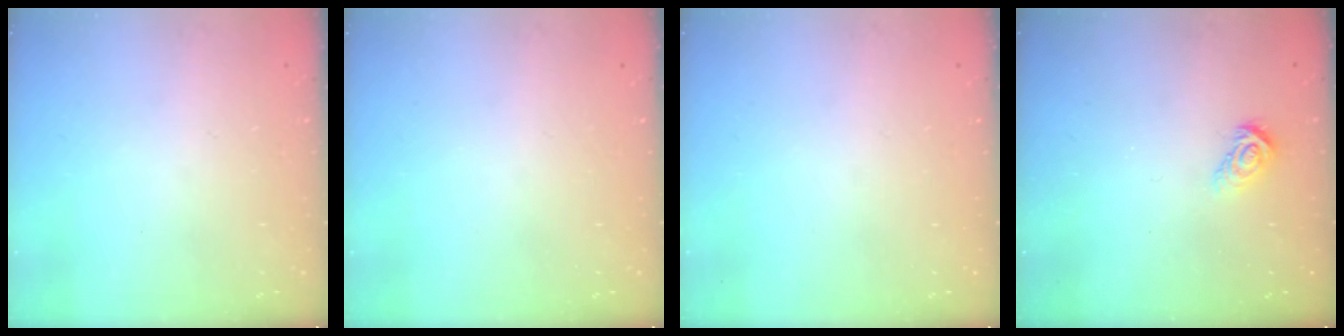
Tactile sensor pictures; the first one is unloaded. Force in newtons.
{"total": 0.0}
{"total": 0.0}
{"total": 5.3, "press": 5.3, "slide": 0.3}